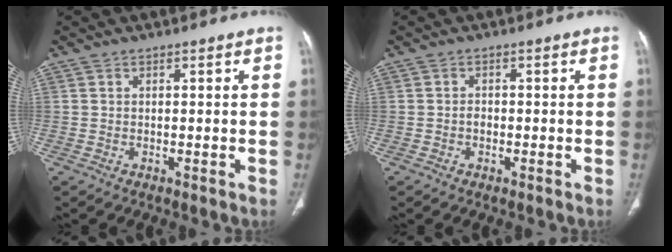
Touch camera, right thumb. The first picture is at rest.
{"total": 1.2, "force": [-0.4, 0.9, 0.6], "torque": [-0.007, 0.003, -0.007]}